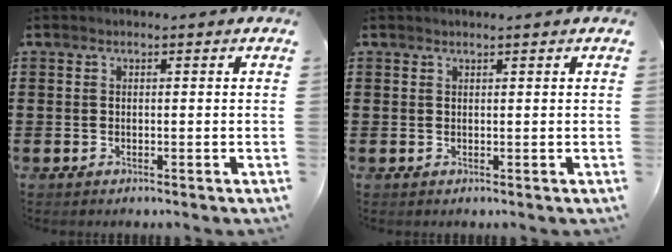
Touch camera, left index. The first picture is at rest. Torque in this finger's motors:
{"motor_torque": [-0.37, 0.79, -0.01, -0.01]}